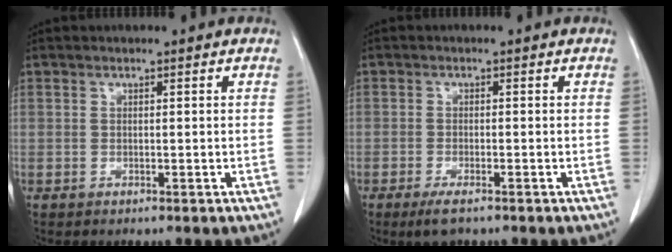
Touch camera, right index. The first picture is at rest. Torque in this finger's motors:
{"motor_torque": [0.29, -0.24, 0.06, 0.03]}